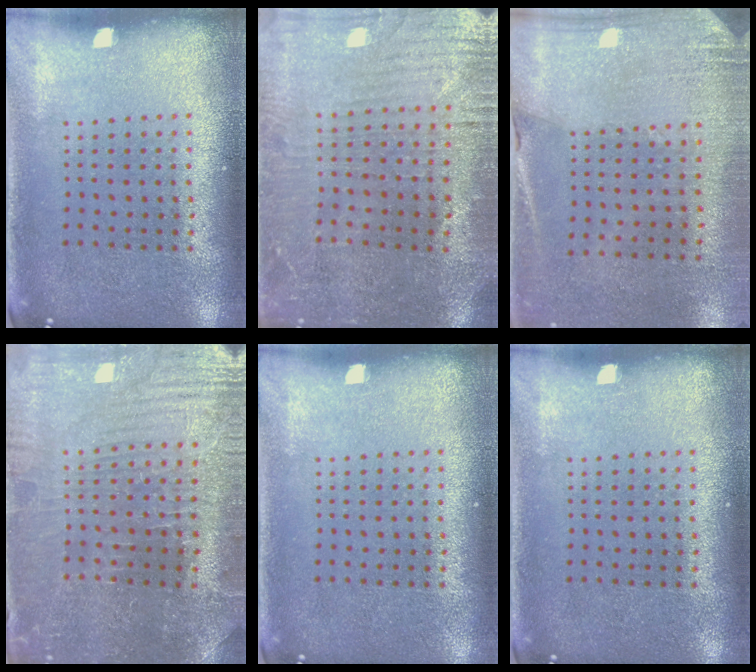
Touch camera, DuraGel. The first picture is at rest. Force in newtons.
{"total": 1.4, "press": 1.3, "slide": 0.5}
{"total": 2.6, "press": 2.3, "slide": 1.1}
{"total": 1.8, "press": 1.8, "slide": 0.3}
{"total": 0.0}
{"total": 0.0}